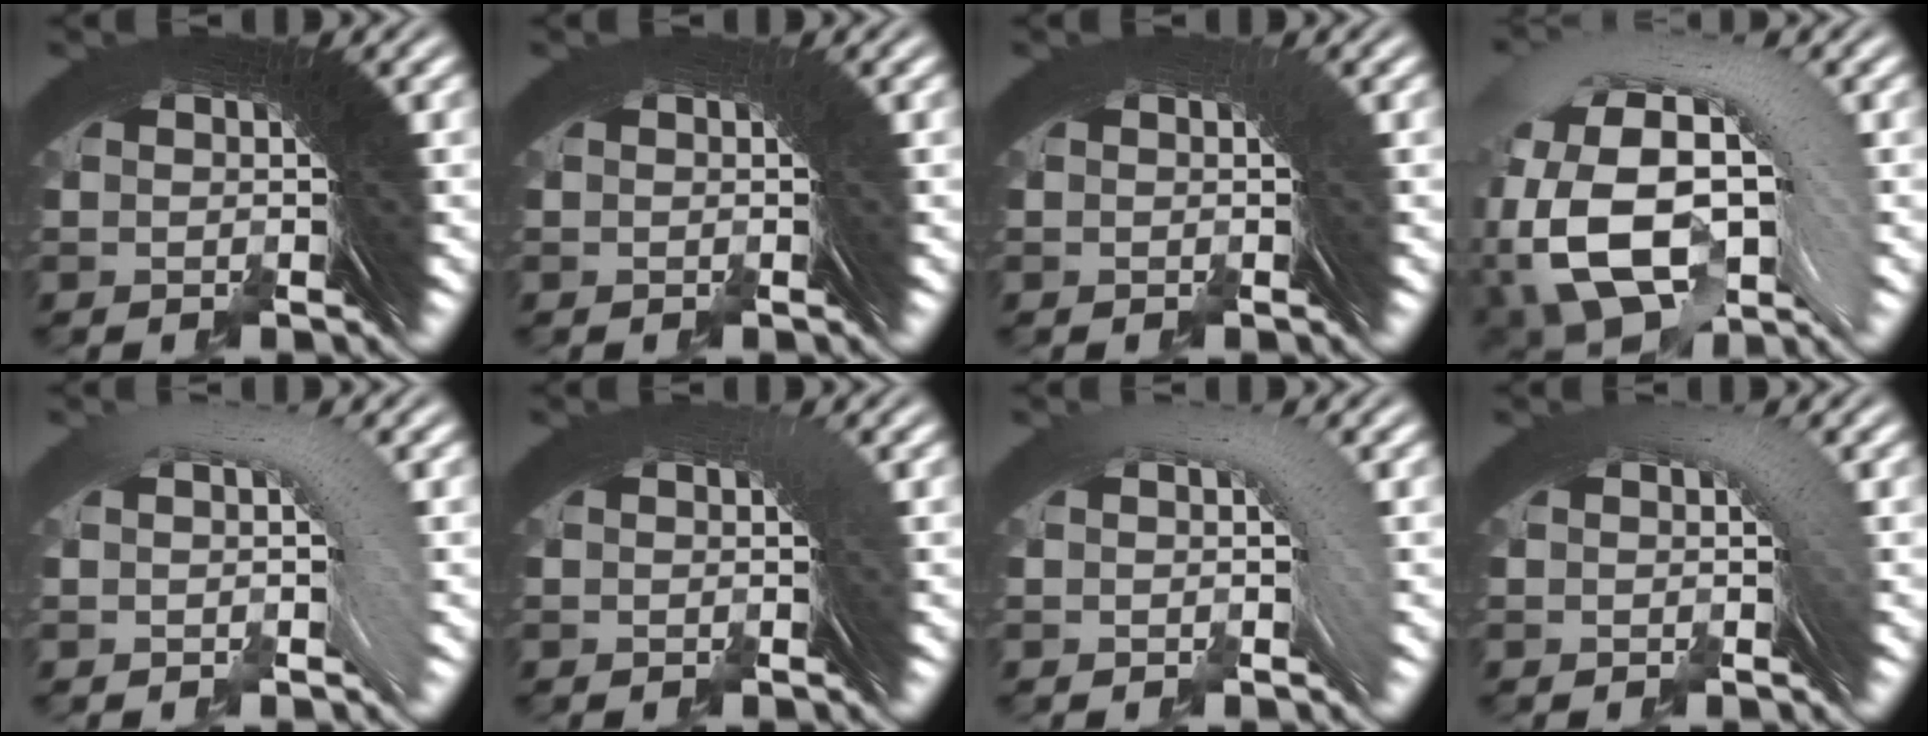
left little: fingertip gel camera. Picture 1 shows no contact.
{"total": 1.1, "force": [0.2, -0.3, -1.0], "torque": [0.018, 0.006, 0.002]}
{"total": 2.4, "force": [0.3, -1.0, -2.2], "torque": [0.037, 0.009, 0.004]}
{"total": 18.5, "force": [-0.5, -4.5, -17.9], "torque": [0.216, 0.021, -0.024]}
{"total": 24.9, "force": [0.6, -11.7, -22.0], "torque": [0.318, 0.037, -0.003]}
{"total": 5.1, "force": [0.1, -2.4, -4.6], "torque": [0.069, 0.013, 0.003]}
{"total": 22.7, "force": [-0.2, -10.7, -20.0], "torque": [0.284, 0.025, -0.010]}
{"total": 17.3, "force": [-1.3, -8.8, -14.8], "torque": [0.206, 0.012, -0.024]}